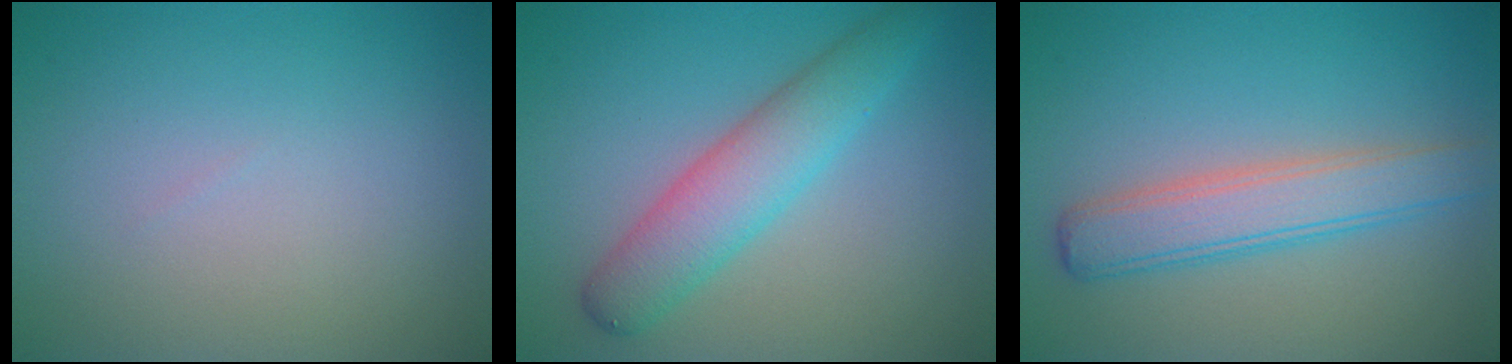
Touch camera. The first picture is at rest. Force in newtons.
{"total": 4.8, "press": 4.8, "slide": 0.1}
{"total": 4.2, "press": 4.2, "slide": 0.1}